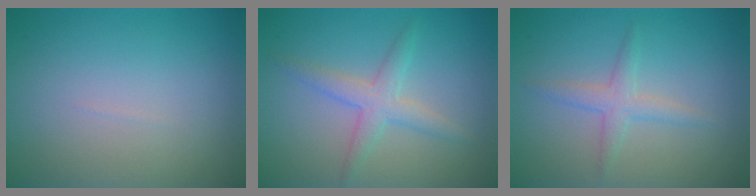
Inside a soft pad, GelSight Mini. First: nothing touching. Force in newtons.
{"total": 2.7, "press": 2.7, "slide": 0.1}
{"total": 2.0, "press": 2.0, "slide": 0.1}